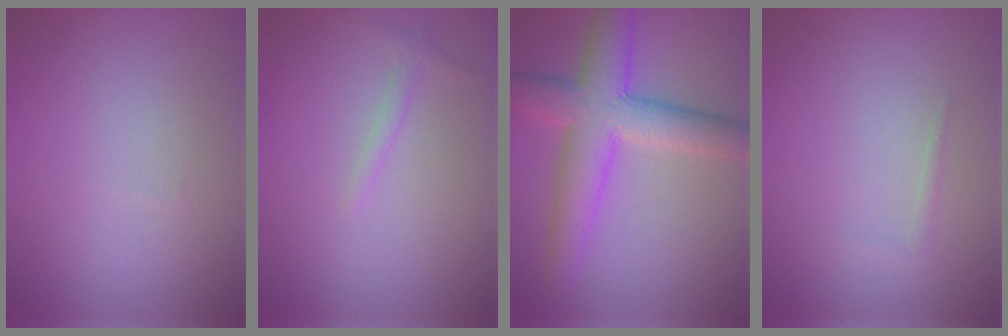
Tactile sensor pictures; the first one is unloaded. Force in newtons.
{"total": 0.9, "press": 0.9, "slide": 0.1}
{"total": 7.7, "press": 7.7, "slide": 0.1}
{"total": 0.6, "press": 0.6, "slide": 0.0}